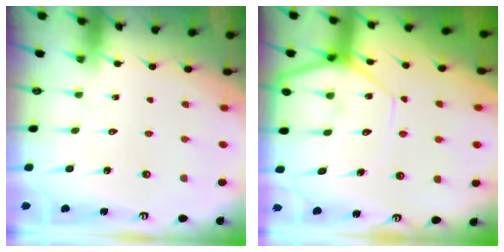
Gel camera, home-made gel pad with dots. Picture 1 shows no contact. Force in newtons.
{"total": 11.6, "press": 11.5, "slide": 0.9}